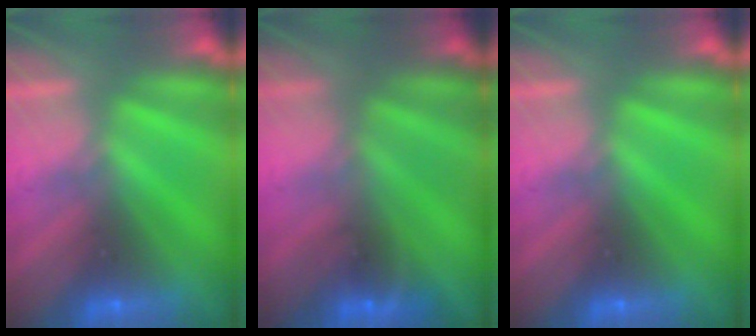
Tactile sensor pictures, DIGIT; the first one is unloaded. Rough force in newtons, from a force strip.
{"total": 1.3}
{"total": 0.0}